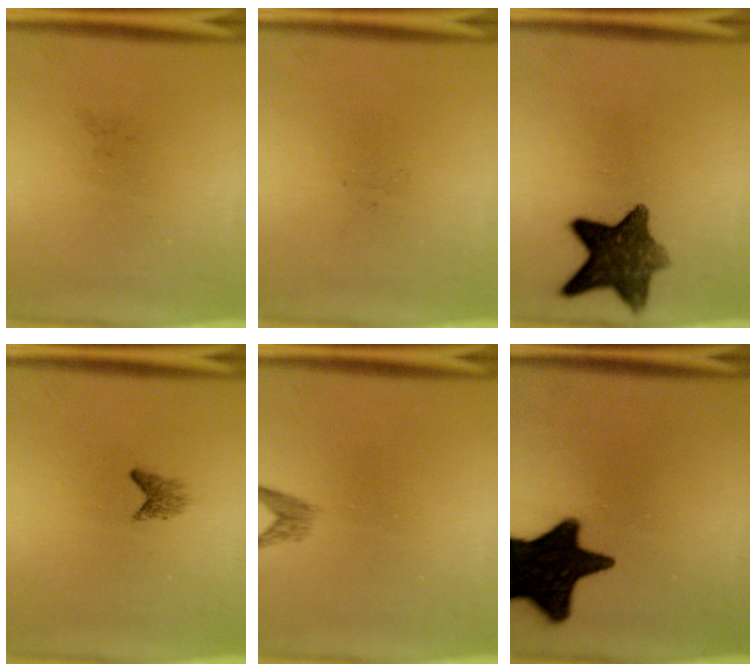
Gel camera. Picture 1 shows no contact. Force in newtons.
{"total": 0.0}
{"total": 10.3}
{"total": 1.4}
{"total": 1.4}
{"total": 18.6}